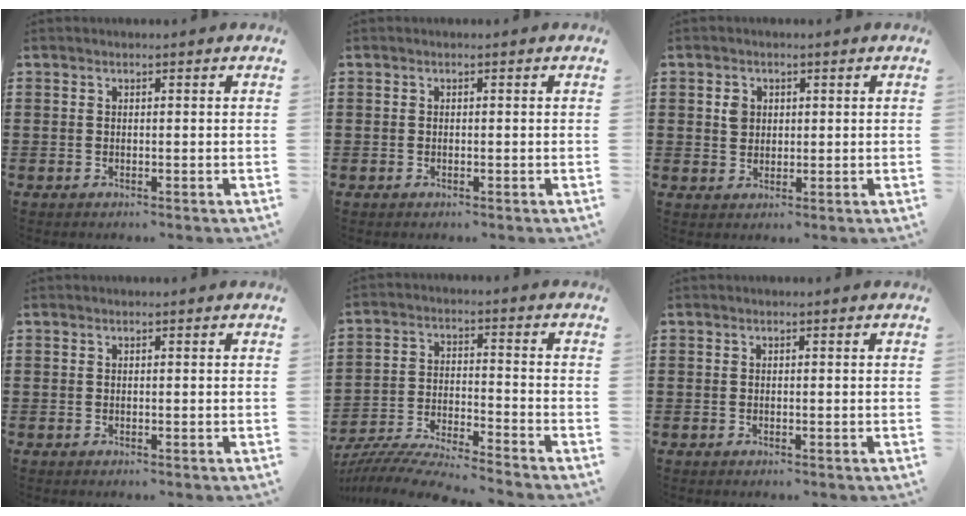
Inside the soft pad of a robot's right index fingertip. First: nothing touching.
{"total": 0.0}
{"total": 2.4, "force": [0.7, 2.1, 1.1], "torque": [-0.029, 0.010, 0.012]}
{"total": 0.0}
{"total": 7.2, "force": [-7.0, -0.3, 1.5], "torque": [-0.044, -0.006, -0.142]}
{"total": 0.0}